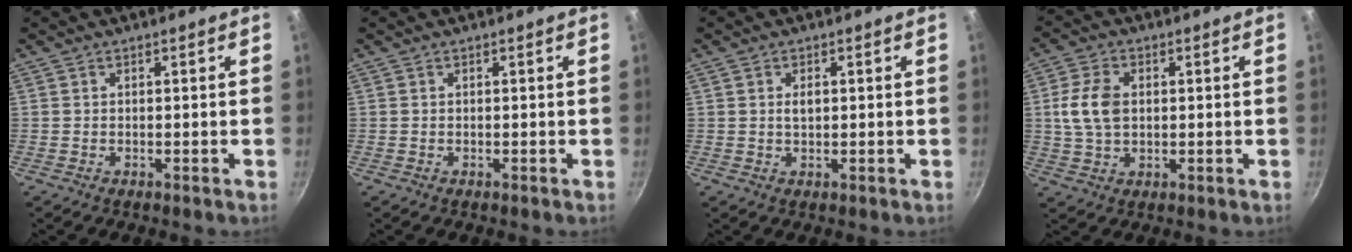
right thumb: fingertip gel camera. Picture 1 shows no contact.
{"total": 0.0}
{"total": 2.0, "force": [0.4, 1.2, 1.6], "torque": [-0.022, 0.001, 0.007]}
{"total": 7.9, "force": [1.0, 5.1, 5.9], "torque": [-0.110, 0.007, 0.018]}